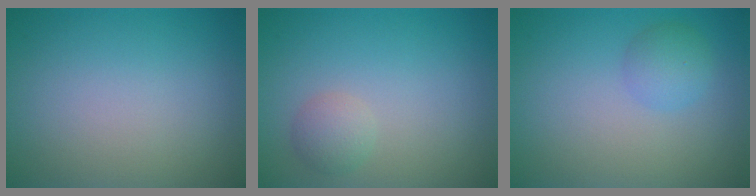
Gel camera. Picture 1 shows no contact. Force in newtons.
{"total": 1.6, "press": 1.6, "slide": 0.1}
{"total": 2.0, "press": 2.0, "slide": 0.1}